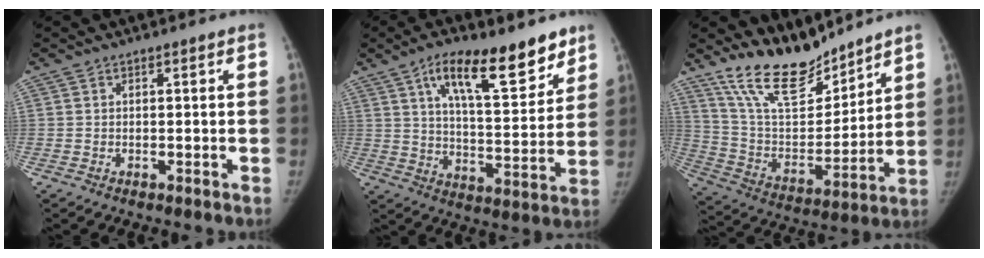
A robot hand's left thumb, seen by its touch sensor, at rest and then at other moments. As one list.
[{"total": 17.7, "force": [11.0, 6.3, 12.2], "torque": [-0.149, -0.057, 0.179]}, {"total": 17.3, "force": [14.4, 6.1, 7.3], "torque": [-0.088, -0.087, 0.271]}]